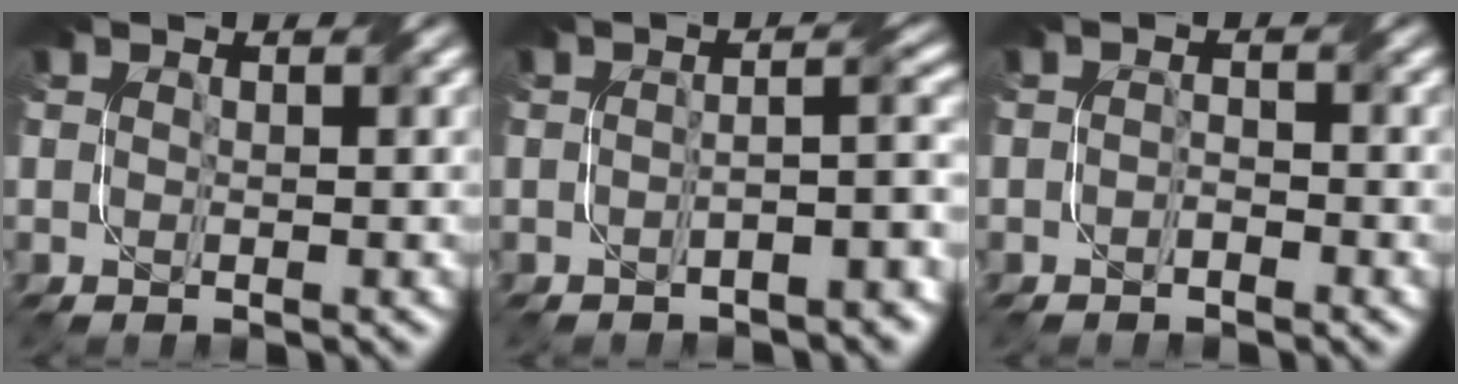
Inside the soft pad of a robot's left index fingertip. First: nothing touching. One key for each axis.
{"total": 3.8, "fx": -1.7, "fy": 0.9, "fz": 3.2, "tx": -0.043, "ty": 0.010, "tz": -0.033}
{"total": 1.0, "fx": -0.7, "fy": 0.4, "fz": 0.5, "tx": -0.010, "ty": 0.001, "tz": -0.013}